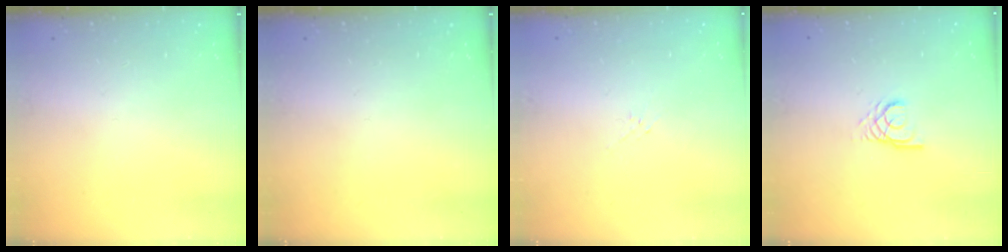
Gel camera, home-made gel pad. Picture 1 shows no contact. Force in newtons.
{"total": 0.0}
{"total": 2.1, "press": 2.0, "slide": 0.6}
{"total": 2.9, "press": 2.9, "slide": 0.1}